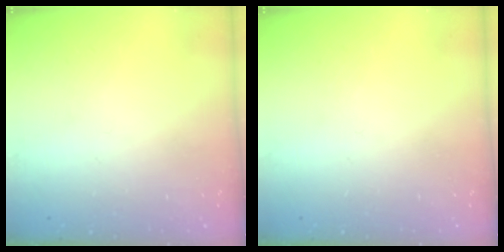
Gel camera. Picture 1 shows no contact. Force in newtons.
{"total": 0.0}